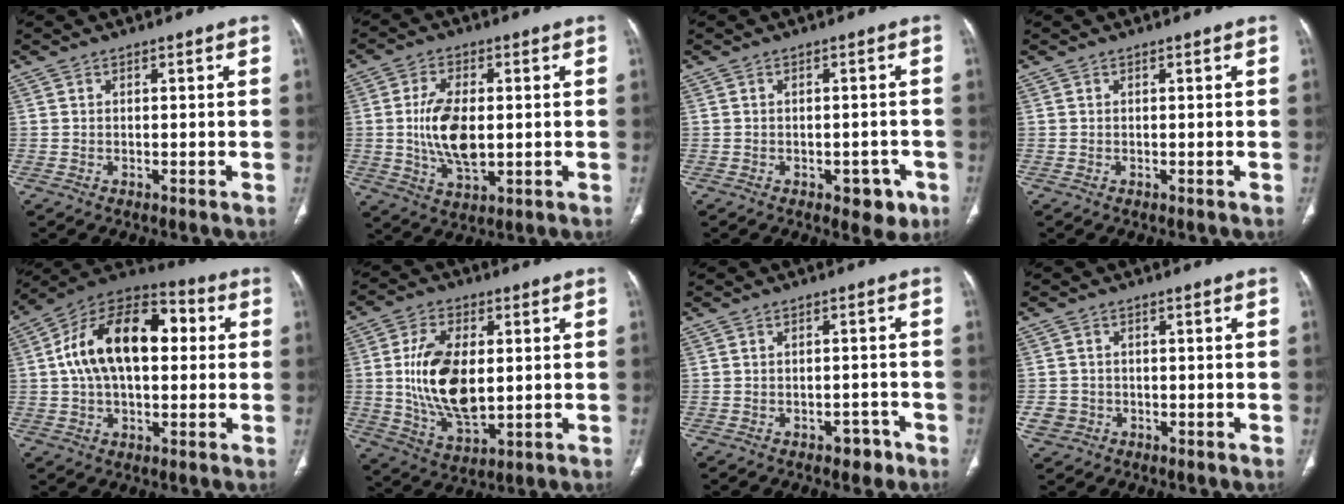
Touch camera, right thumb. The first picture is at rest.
{"total": 10.6, "force": [-0.1, 5.6, 9.1], "torque": [-0.172, -0.005, 0.004]}
{"total": 4.6, "force": [-2.2, 2.8, 3.0], "torque": [-0.015, 0.010, -0.023]}
{"total": 0.0}
{"total": 19.9, "force": [2.8, 11.6, 16.0], "torque": [-0.253, 0.037, 0.039]}
{"total": 14.9, "force": [0.8, 8.1, 12.5], "torque": [-0.229, -0.012, 0.023]}
{"total": 3.2, "force": [-2.0, 2.0, 1.4], "torque": [-0.004, 0.017, -0.021]}
{"total": 3.2, "force": [-1.0, 3.0, 0.7], "torque": [-0.004, 0.009, -0.014]}